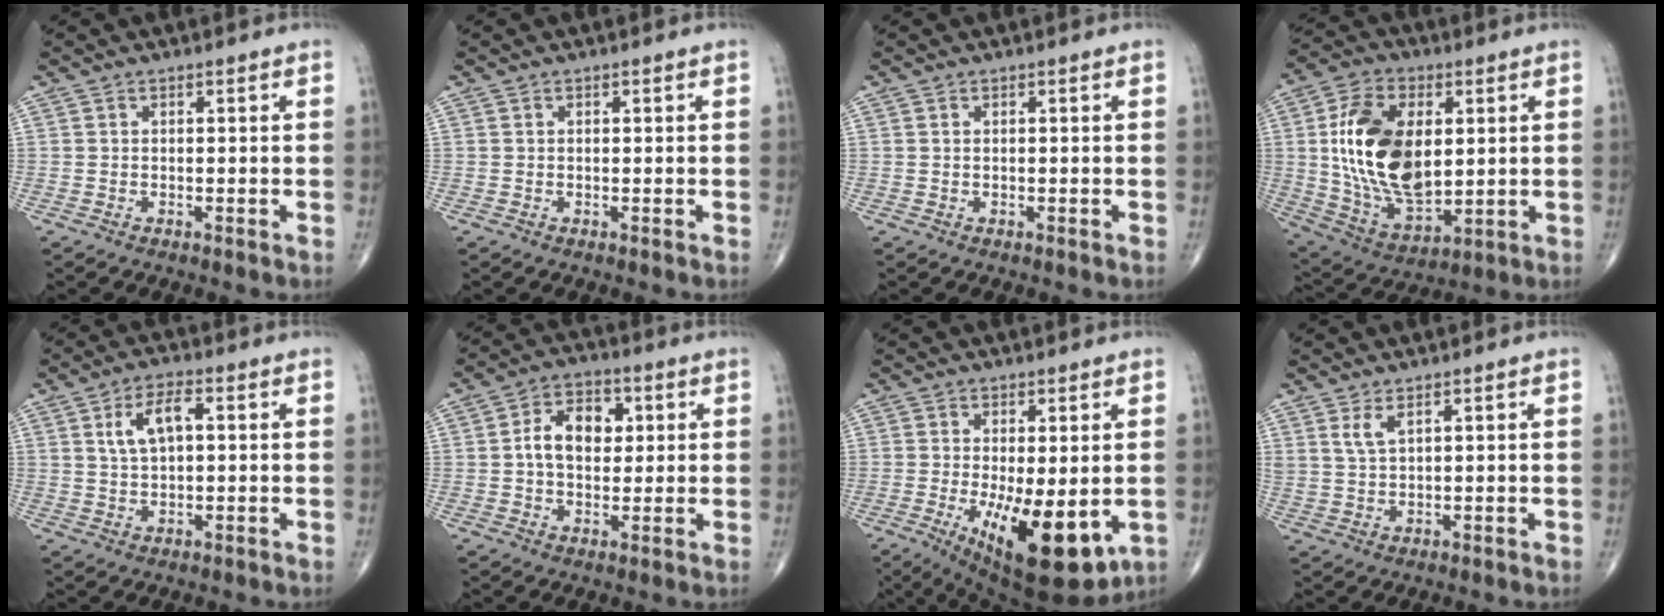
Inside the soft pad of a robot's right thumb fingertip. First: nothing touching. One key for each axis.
{"total": 0.0}
{"total": 0.0}
{"total": 20.1, "fx": 2.7, "fy": 11.7, "fz": 16.2, "tx": -0.288, "ty": -0.014, "tz": 0.057}
{"total": 6.5, "fx": 1.6, "fy": 3.0, "fz": 5.6, "tx": -0.105, "ty": 0.007, "tz": 0.029}
{"total": 9.0, "fx": 1.3, "fy": 6.1, "fz": 6.5, "tx": -0.089, "ty": 0.013, "tz": 0.016}
{"total": 15.0, "fx": -3.7, "fy": 5.6, "fz": 13.4, "tx": -0.196, "ty": -0.028, "tz": -0.037}
{"total": 3.0, "fx": 1.8, "fy": 1.0, "fz": 2.2, "tx": -0.048, "ty": -0.009, "tz": 0.042}